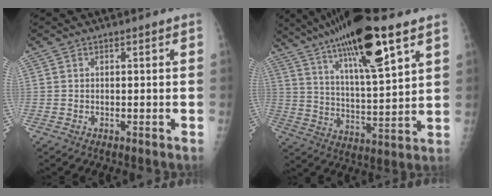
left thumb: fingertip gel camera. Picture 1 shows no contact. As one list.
[{"total": 21.3, "force": [12.7, 4.5, 16.5], "torque": [-0.277, -0.039, 0.220]}]